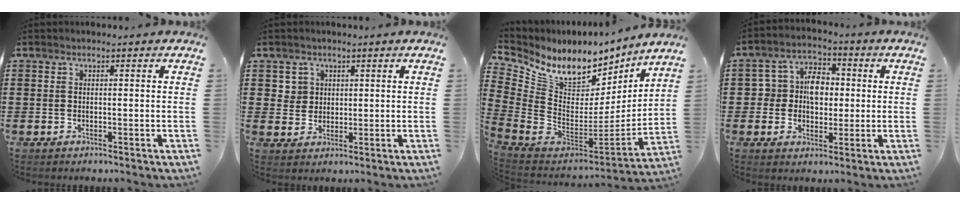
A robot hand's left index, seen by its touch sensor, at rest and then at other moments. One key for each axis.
{"total": 3.0, "fx": 1.2, "fy": 2.8, "fz": 0.3, "tx": -0.020, "ty": 0.010, "tz": 0.021}
{"total": 8.9, "fx": 6.0, "fy": 4.9, "fz": 4.5, "tx": -0.115, "ty": -0.058, "tz": 0.103}
{"total": 6.9, "fx": 0.5, "fy": 5.8, "fz": 3.8, "tx": -0.087, "ty": 0.016, "tz": 0.004}